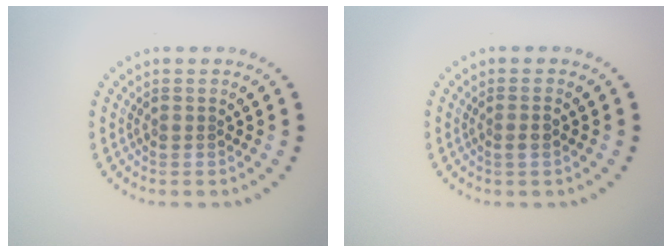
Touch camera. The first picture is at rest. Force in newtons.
{"total": 1.0, "press": 0.9, "slide": 0.4}